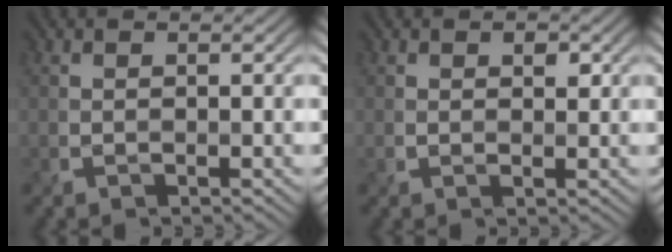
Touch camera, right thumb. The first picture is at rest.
{"total": 1.6, "force": [0.6, 1.1, 1.1], "torque": [-0.014, -0.004, 0.013]}